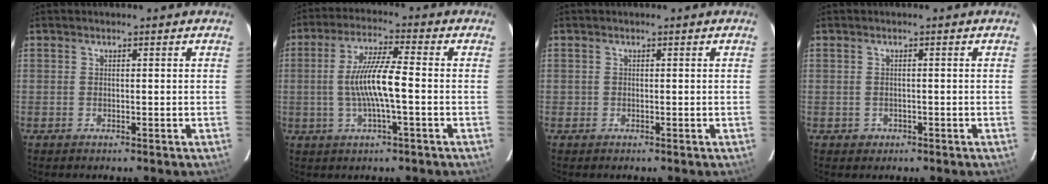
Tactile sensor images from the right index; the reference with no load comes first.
{"total": 9.2, "force": [-1.3, 0.8, 9.0], "torque": [-0.177, 0.003, -0.024]}
{"total": 0.6, "force": [-0.3, 0.6, 0.0], "torque": [0.000, -0.001, -0.004]}
{"total": 1.7, "force": [-0.7, 1.6, 0.3], "torque": [-0.005, 0.003, -0.003]}